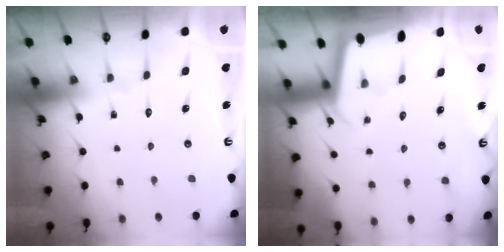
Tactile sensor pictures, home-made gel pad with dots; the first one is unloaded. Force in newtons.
{"total": 1.8, "press": 1.8, "slide": 0.1}